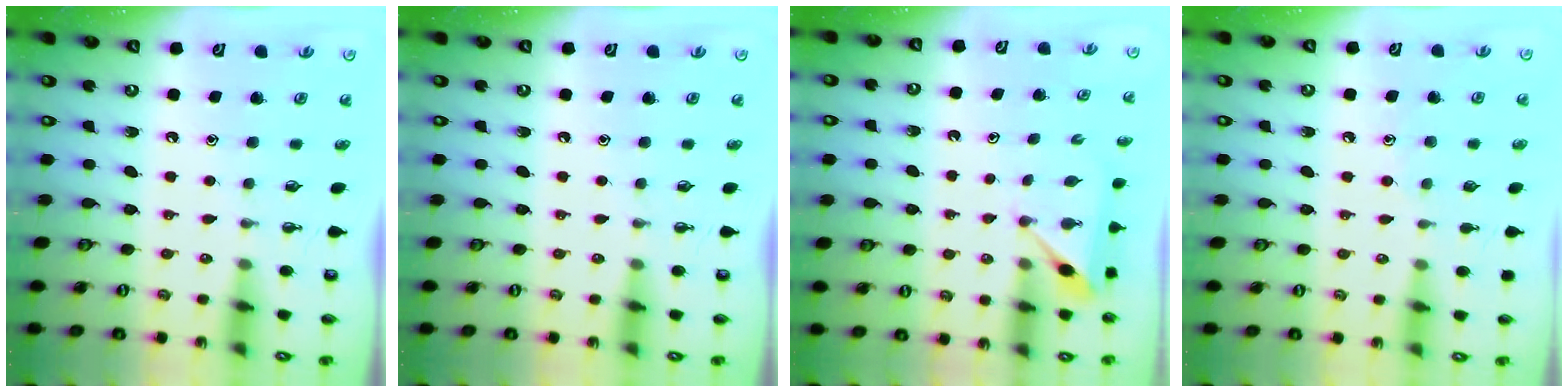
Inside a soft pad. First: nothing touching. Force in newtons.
{"total": 0.0}
{"total": 3.7, "press": 3.7, "slide": 0.2}
{"total": 6.1, "press": 6.1, "slide": 0.7}